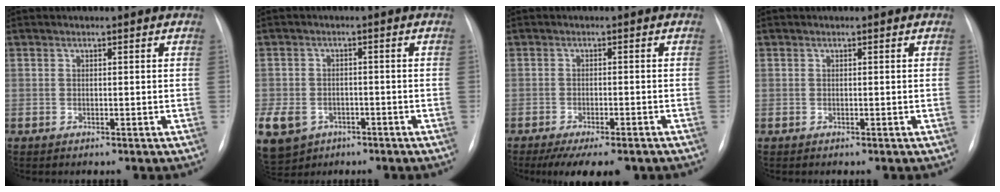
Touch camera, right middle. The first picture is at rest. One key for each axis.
{"total": 17.9, "fx": -8.0, "fy": 14.2, "fz": 7.5, "tx": -0.247, "ty": -0.008, "tz": -0.115}
{"total": 10.0, "fx": -7.7, "fy": 2.7, "fz": 5.7, "tx": -0.071, "ty": -0.009, "tz": -0.106}
{"total": 0.0}